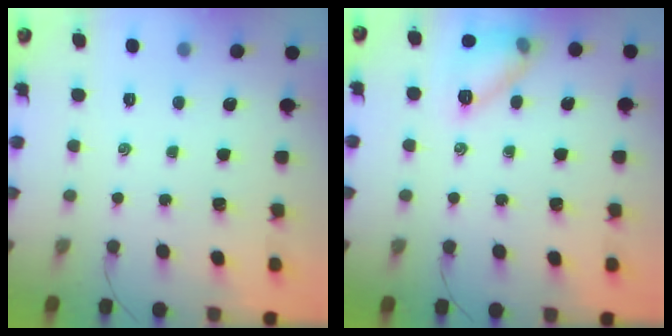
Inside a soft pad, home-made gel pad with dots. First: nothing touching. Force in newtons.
{"total": 11.3, "press": 11.2, "slide": 1.1}